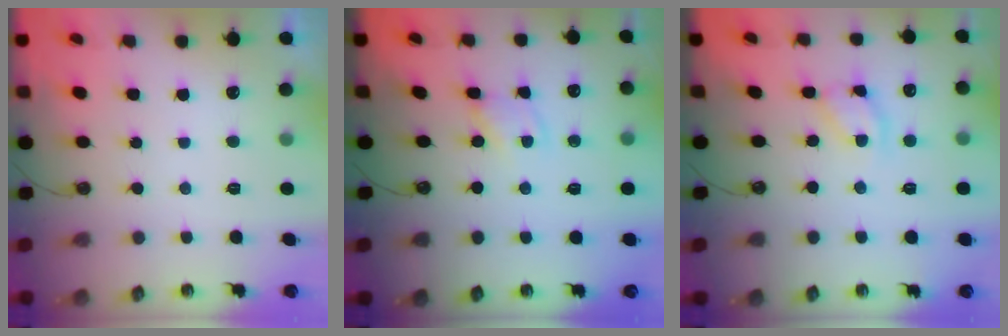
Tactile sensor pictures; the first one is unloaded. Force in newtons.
{"total": 1.2, "press": 1.2, "slide": 0.2}
{"total": 11.4, "press": 11.4, "slide": 0.7}